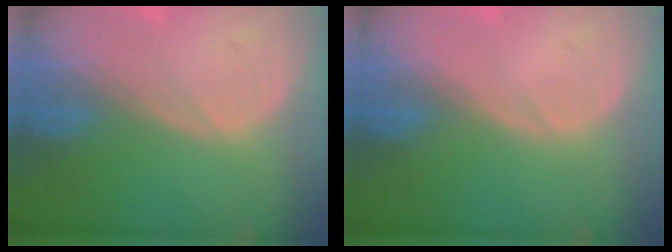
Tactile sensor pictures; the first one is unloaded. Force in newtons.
{"total": 0.0}